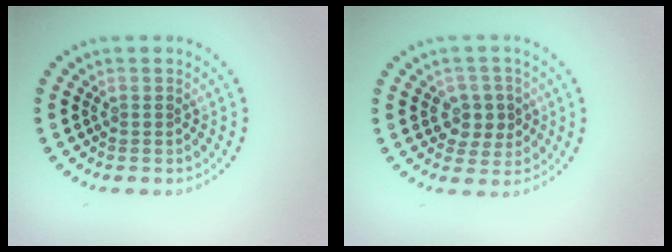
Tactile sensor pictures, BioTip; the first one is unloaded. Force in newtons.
{"total": 2.9, "press": 2.8, "slide": 0.8}